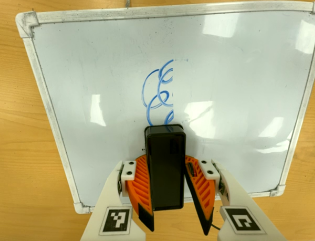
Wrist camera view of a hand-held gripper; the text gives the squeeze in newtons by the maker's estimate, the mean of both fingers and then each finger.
{"total": 7.5, "left": 8.7, "right": 6.3}